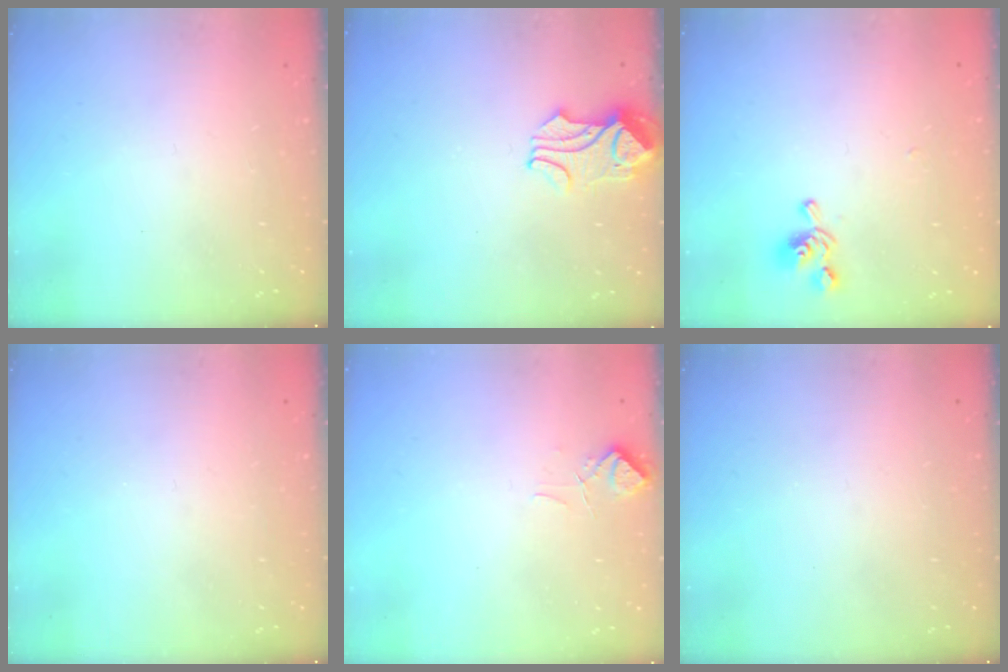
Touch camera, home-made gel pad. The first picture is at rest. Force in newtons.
{"total": 2.7, "press": 2.6, "slide": 0.5}
{"total": 1.6, "press": 1.2, "slide": 1.1}
{"total": 0.0}
{"total": 1.0, "press": 0.6, "slide": 0.8}
{"total": 0.0}